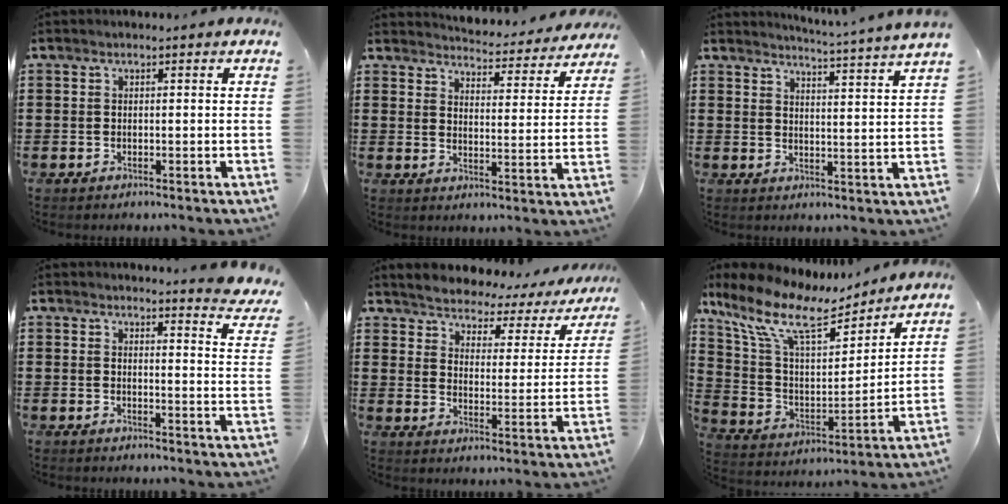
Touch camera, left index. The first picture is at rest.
{"total": 4.4, "force": [4.3, -0.2, 0.2], "torque": [-0.020, -0.039, 0.071]}
{"total": 3.9, "force": [3.7, -1.1, 0.8], "torque": [-0.030, -0.029, 0.061]}
{"total": 3.4, "force": [3.2, -0.3, 1.0], "torque": [-0.018, -0.022, 0.054]}
{"total": 3.0, "force": [3.0, 0.2, -0.1], "torque": [-0.023, -0.032, 0.042]}
{"total": 12.3, "force": [8.9, 4.1, 7.4], "torque": [-0.177, -0.040, 0.152]}